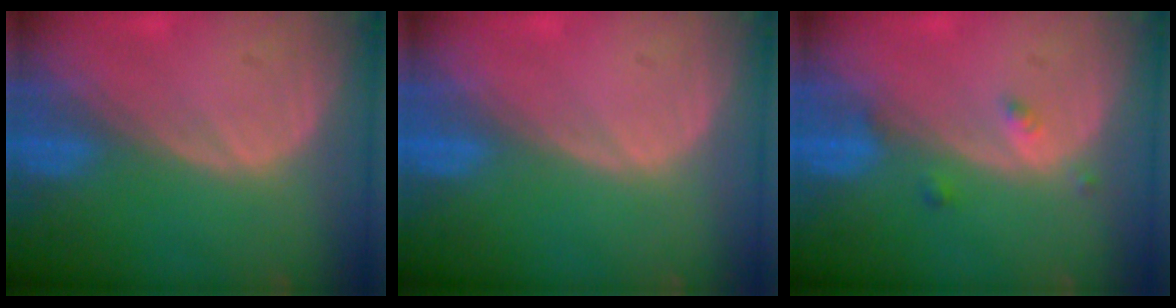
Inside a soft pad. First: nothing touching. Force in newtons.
{"total": 0.0}
{"total": 1.8, "press": 1.8, "slide": 0.1}